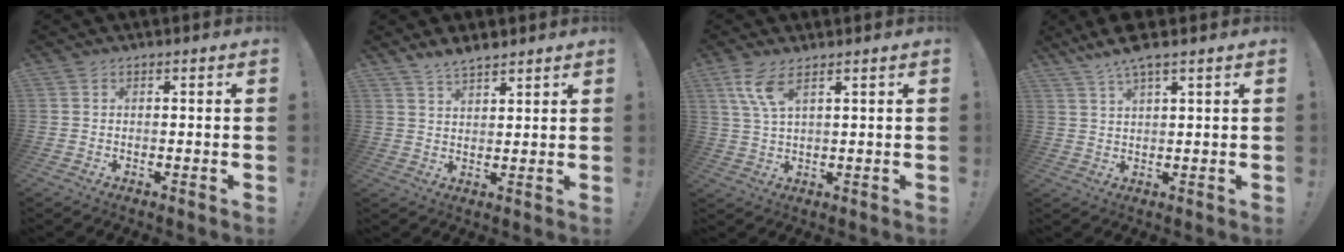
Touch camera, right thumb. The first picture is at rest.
{"total": 4.7, "force": [4.1, 1.4, 1.8], "torque": [-0.032, -0.023, 0.076]}
{"total": 7.0, "force": [3.8, 1.8, 5.6], "torque": [-0.114, -0.007, 0.071]}
{"total": 6.0, "force": [4.6, 0.7, 3.8], "torque": [-0.076, -0.022, 0.083]}